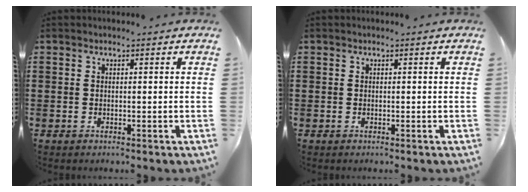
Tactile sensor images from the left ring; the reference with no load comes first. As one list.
[{"total": 0.0}]